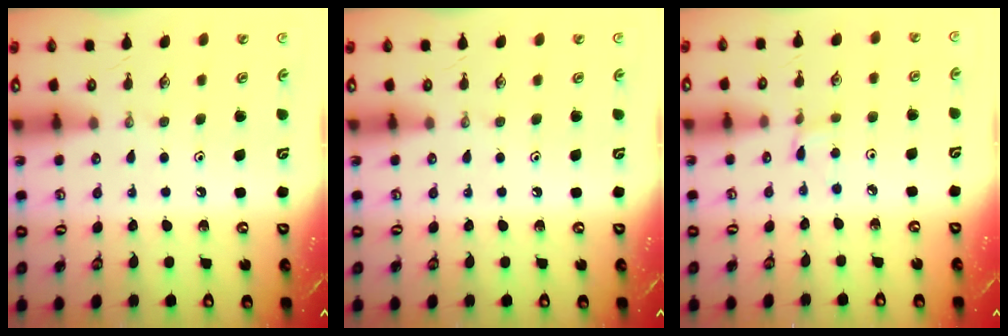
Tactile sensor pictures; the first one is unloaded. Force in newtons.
{"total": 0.0}
{"total": 1.9, "press": 1.9, "slide": 0.2}